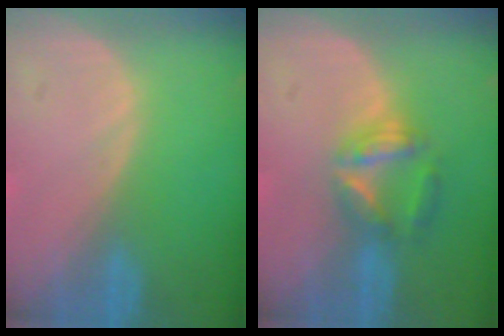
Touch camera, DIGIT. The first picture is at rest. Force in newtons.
{"total": 5.8, "press": 5.4, "slide": 2.3}